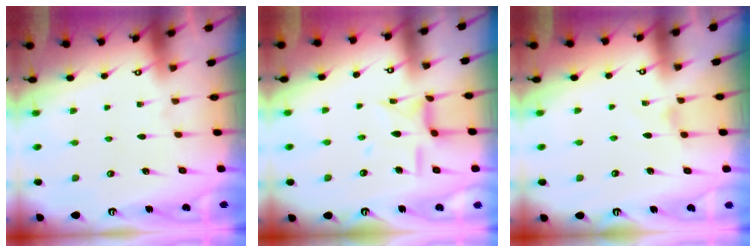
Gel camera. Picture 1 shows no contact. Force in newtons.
{"total": 9.8, "press": 9.8, "slide": 0.9}
{"total": 2.1, "press": 2.1, "slide": 0.4}